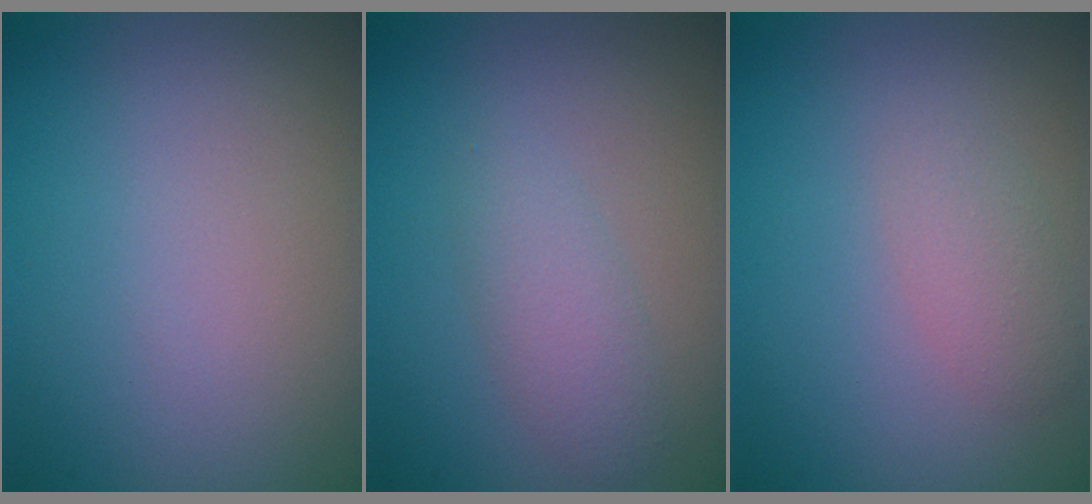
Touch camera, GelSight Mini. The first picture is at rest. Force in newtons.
{"total": 2.2, "press": 2.2, "slide": 0.2}
{"total": 1.7, "press": 1.7, "slide": 0.0}